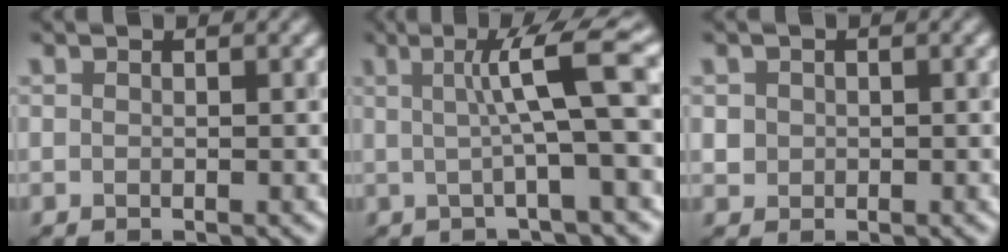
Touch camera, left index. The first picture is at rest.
{"total": 6.4, "force": [0.9, 0.6, 6.3], "torque": [-0.095, 0.017, 0.013]}
{"total": 1.0, "force": [0.1, 1.0, 0.0], "torque": [0.010, 0.002, 0.002]}